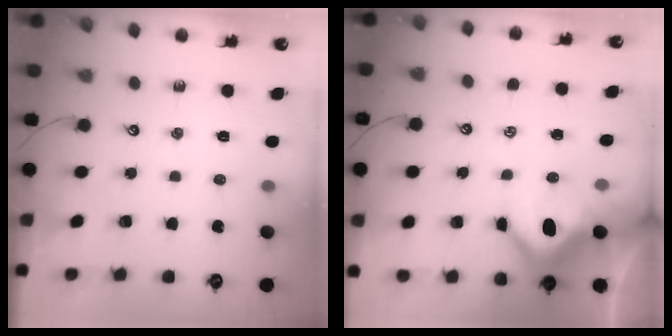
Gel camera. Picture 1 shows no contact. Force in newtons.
{"total": 8.1, "press": 8.0, "slide": 1.6}